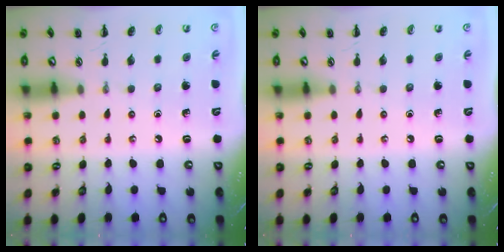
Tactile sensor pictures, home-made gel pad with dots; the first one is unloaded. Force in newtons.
{"total": 0.0}